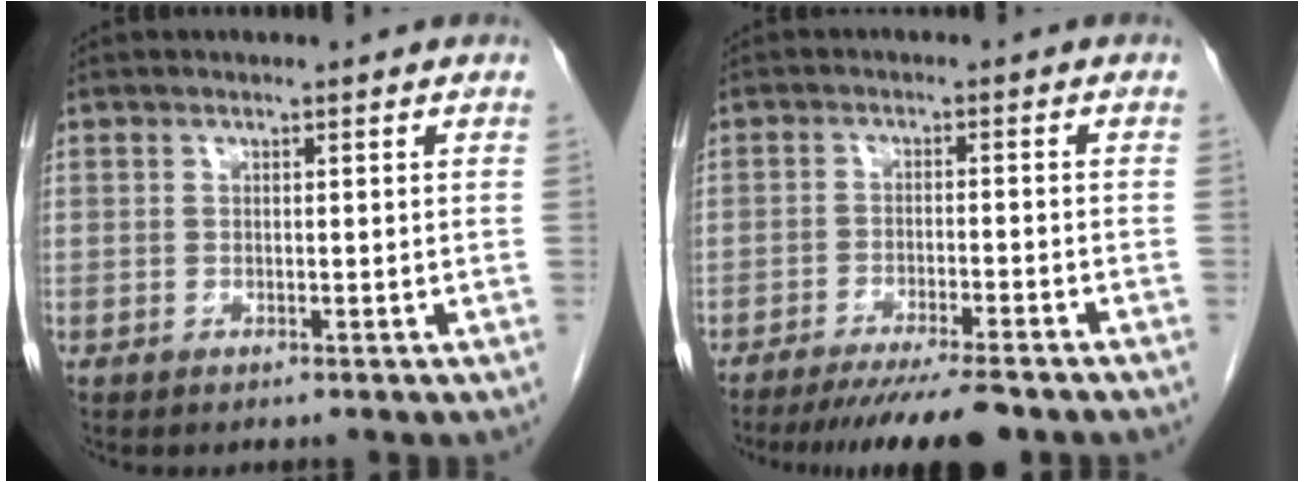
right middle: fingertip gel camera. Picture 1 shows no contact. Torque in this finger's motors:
{"motor_torque": [0.33, -0.25, 0.15, 0.10]}